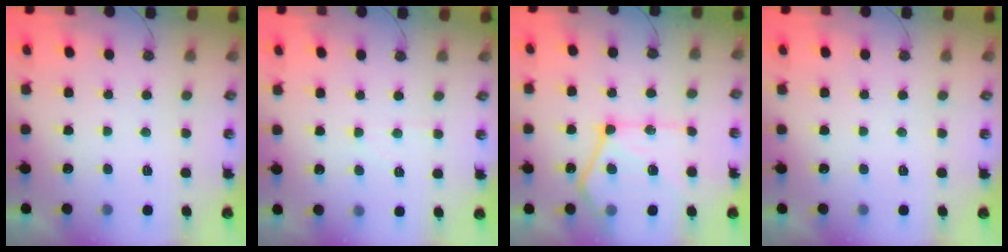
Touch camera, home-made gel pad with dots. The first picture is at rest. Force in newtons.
{"total": 4.9, "press": 4.8, "slide": 0.9}
{"total": 17.9, "press": 17.9, "slide": 1.4}
{"total": 0.0}